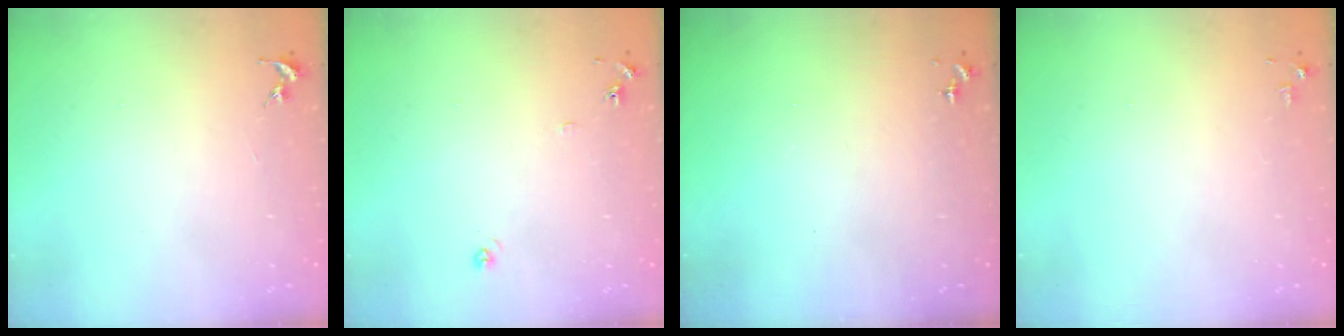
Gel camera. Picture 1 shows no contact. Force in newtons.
{"total": 5.8, "press": 5.8, "slide": 0.6}
{"total": 0.0}
{"total": 2.8, "press": 2.8, "slide": 0.4}